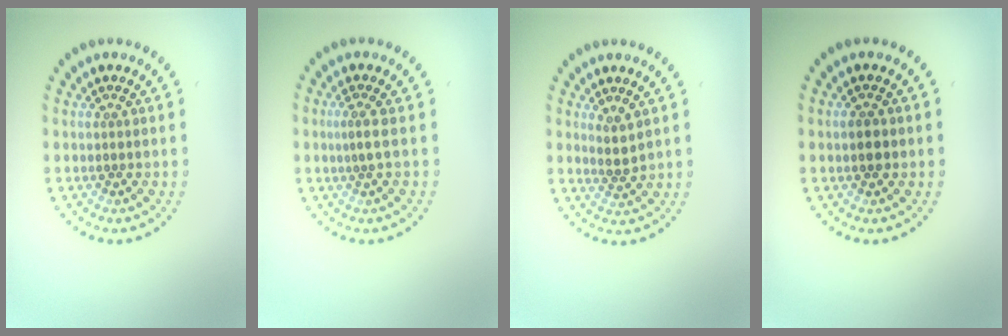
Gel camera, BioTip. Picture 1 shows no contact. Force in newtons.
{"total": 1.2, "press": 0.6, "slide": 1.0}
{"total": 1.7, "press": 1.3, "slide": 1.0}
{"total": 1.8, "press": 1.8, "slide": 0.1}